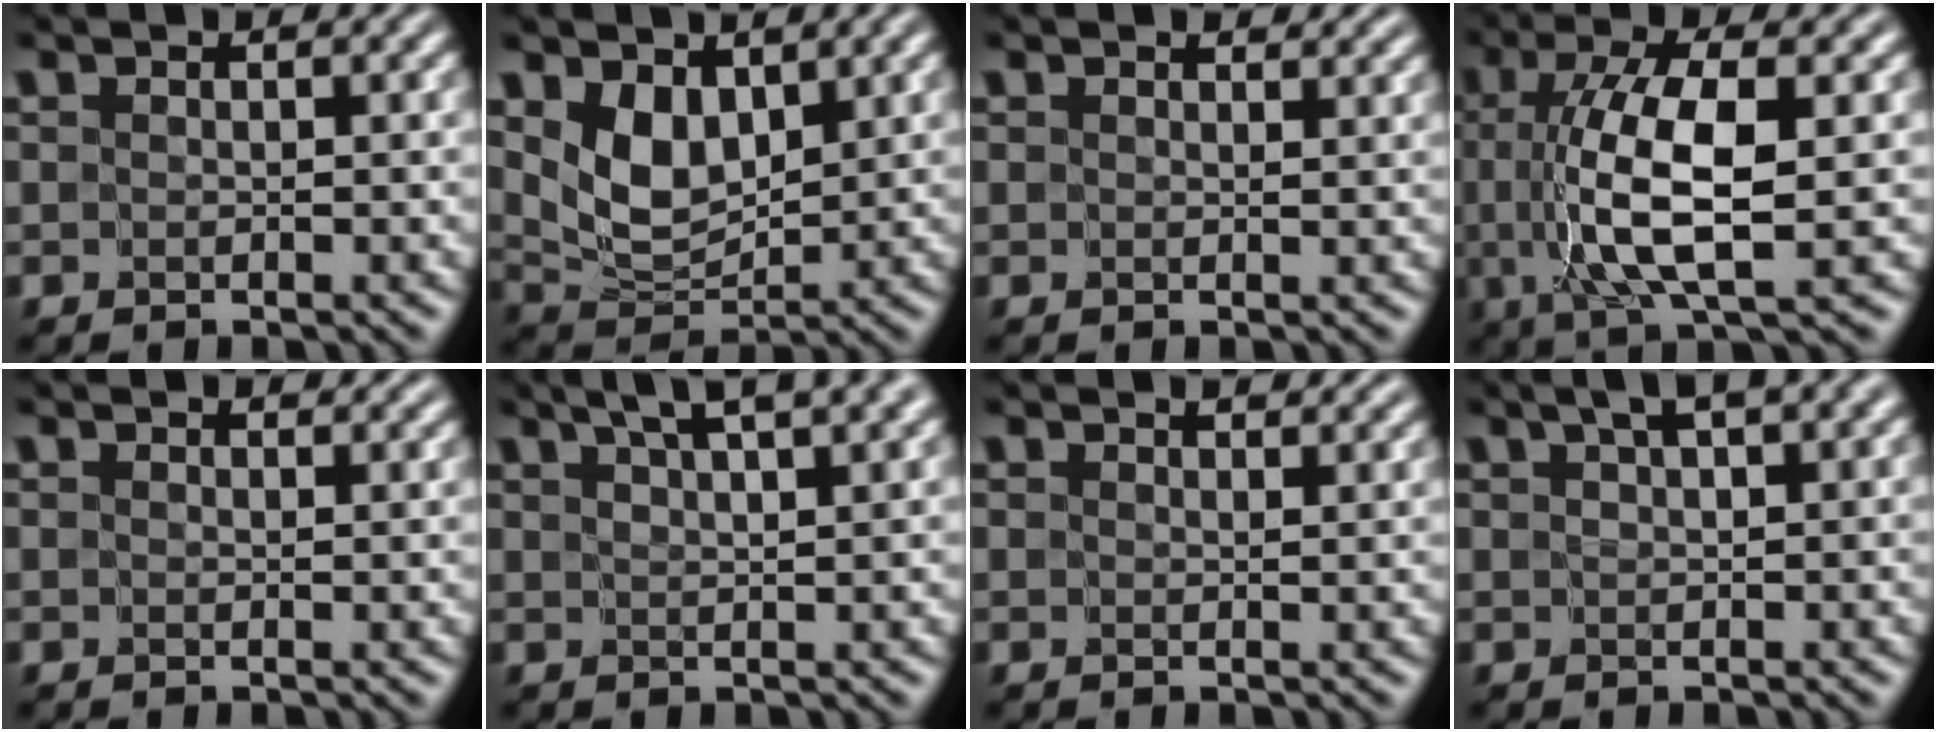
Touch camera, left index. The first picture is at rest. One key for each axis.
{"total": 3.8, "fx": 1.3, "fy": 2.4, "fz": 2.6, "tx": -0.060, "ty": -0.013, "tz": 0.032}
{"total": 2.0, "fx": 1.6, "fy": 0.7, "fz": 0.9, "tx": -0.011, "ty": 0.003, "tz": 0.020}
{"total": 8.1, "fx": -0.4, "fy": 2.1, "fz": 7.8, "tx": -0.144, "ty": 0.003, "tz": -0.004}
{"total": 1.8, "fx": 1.5, "fy": 0.6, "fz": 0.8, "tx": -0.007, "ty": 0.001, "tz": 0.018}
{"total": 6.0, "fx": 4.1, "fy": 1.4, "fz": 4.1, "tx": -0.043, "ty": 0.028, "tz": 0.045}
{"total": 2.3, "fx": 1.9, "fy": 0.6, "fz": 1.1, "tx": -0.005, "ty": 0.005, "tz": 0.015}
{"total": 3.6, "fx": 2.2, "fy": 0.6, "fz": 2.7, "tx": -0.033, "ty": 0.011, "tz": 0.034}